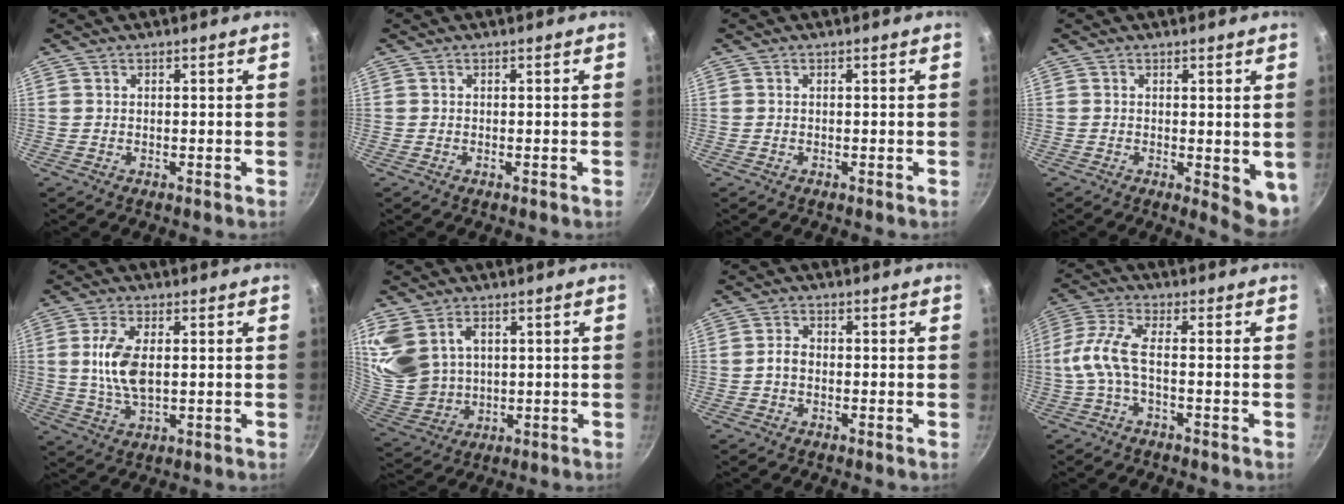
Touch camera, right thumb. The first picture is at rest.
{"total": 0.0}
{"total": 0.0}
{"total": 5.6, "force": [-0.7, 2.0, 5.1], "torque": [-0.057, -0.014, -0.005]}
{"total": 8.6, "force": [0.9, 4.2, 7.5], "torque": [-0.160, -0.006, 0.022]}
{"total": 14.4, "force": [4.7, 10.4, 8.8], "torque": [-0.206, -0.004, 0.116]}
{"total": 2.4, "force": [-0.6, 1.6, 1.7], "torque": [-0.028, 0.009, -0.016]}
{"total": 7.1, "force": [-1.0, 2.1, 6.7], "torque": [-0.170, 0.025, -0.026]}